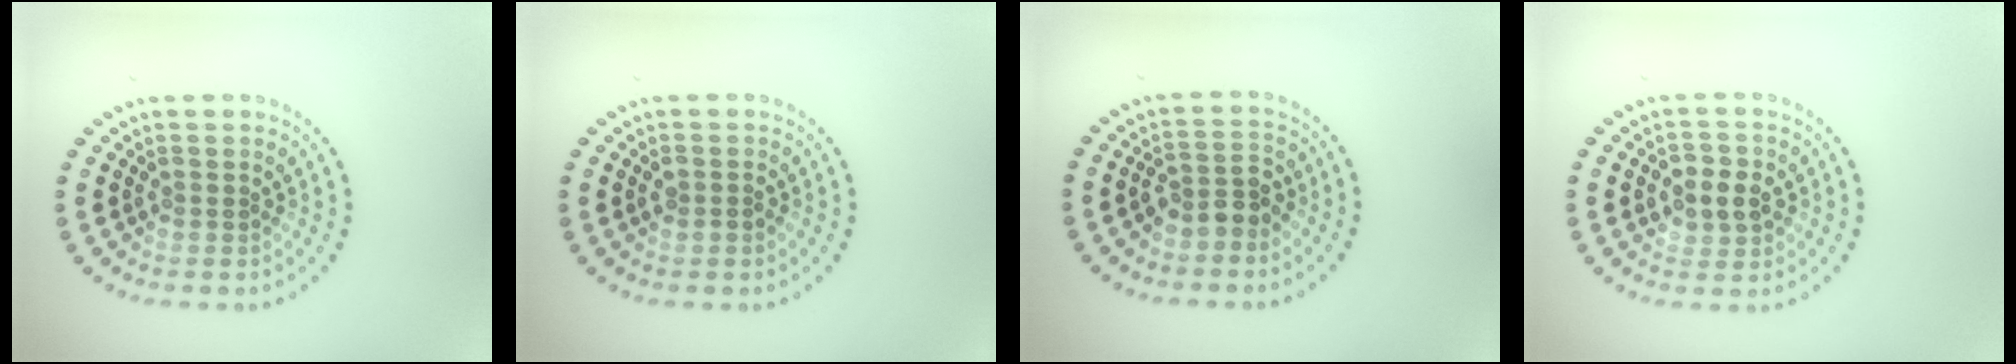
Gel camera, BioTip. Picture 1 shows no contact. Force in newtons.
{"total": 1.0, "press": 0.9, "slide": 0.4}
{"total": 2.6, "press": 2.4, "slide": 1.0}
{"total": 2.9, "press": 2.9, "slide": 0.4}